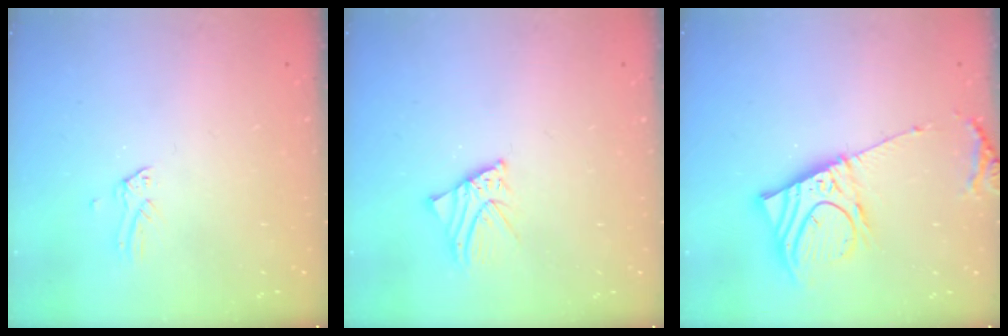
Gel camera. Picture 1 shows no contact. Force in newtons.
{"total": 2.3, "press": 2.3, "slide": 0.3}
{"total": 13.0, "press": 12.7, "slide": 2.6}